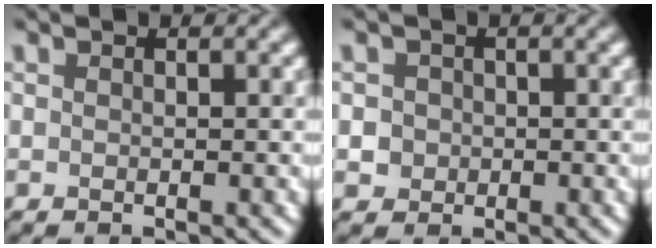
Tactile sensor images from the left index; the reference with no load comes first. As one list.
[{"total": 2.6, "force": [-0.1, 2.5, 0.8], "torque": [0.001, 0.013, -0.015]}]